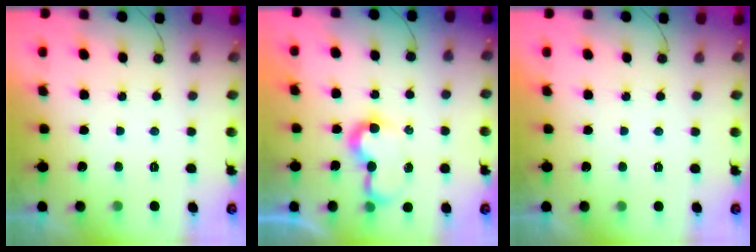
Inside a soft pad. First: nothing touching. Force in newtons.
{"total": 7.6, "press": 7.6, "slide": 0.6}
{"total": 1.8, "press": 1.8, "slide": 0.0}